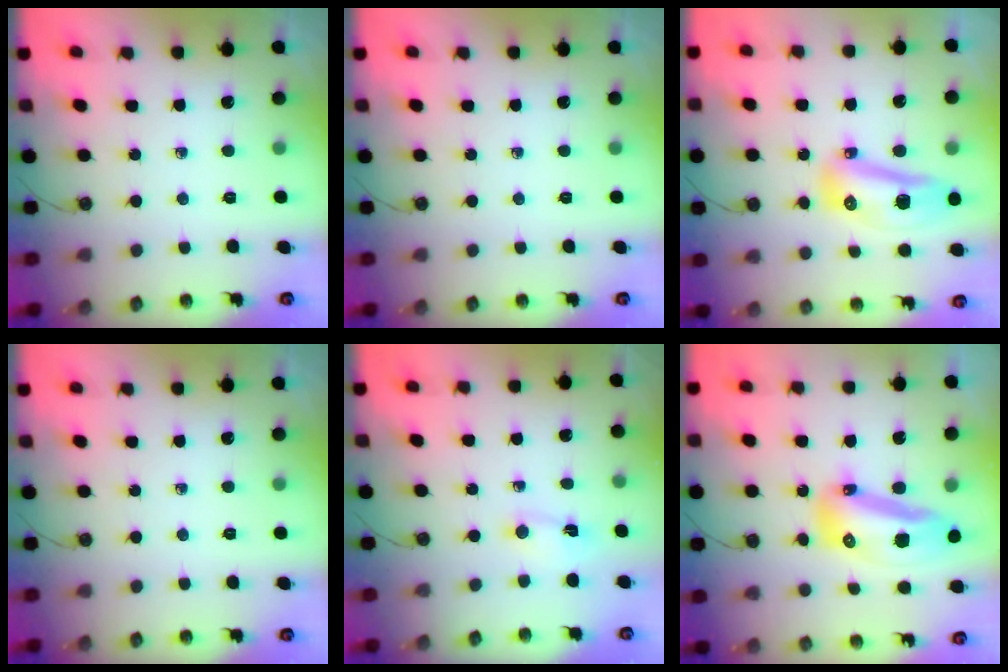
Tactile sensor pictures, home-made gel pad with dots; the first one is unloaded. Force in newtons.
{"total": 0.0}
{"total": 27.4, "press": 16.3, "slide": 22.0}
{"total": 0.0}
{"total": 1.1, "press": 1.0, "slide": 0.6}
{"total": 14.3, "press": 14.2, "slide": 1.7}